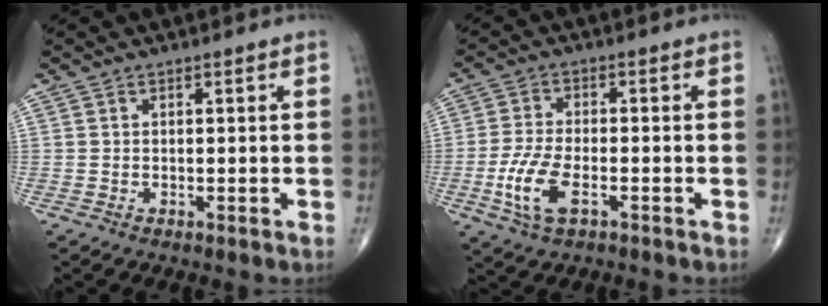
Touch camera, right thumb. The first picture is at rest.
{"total": 7.9, "force": [-2.8, 3.5, 6.5], "torque": [-0.146, 0.008, -0.053]}